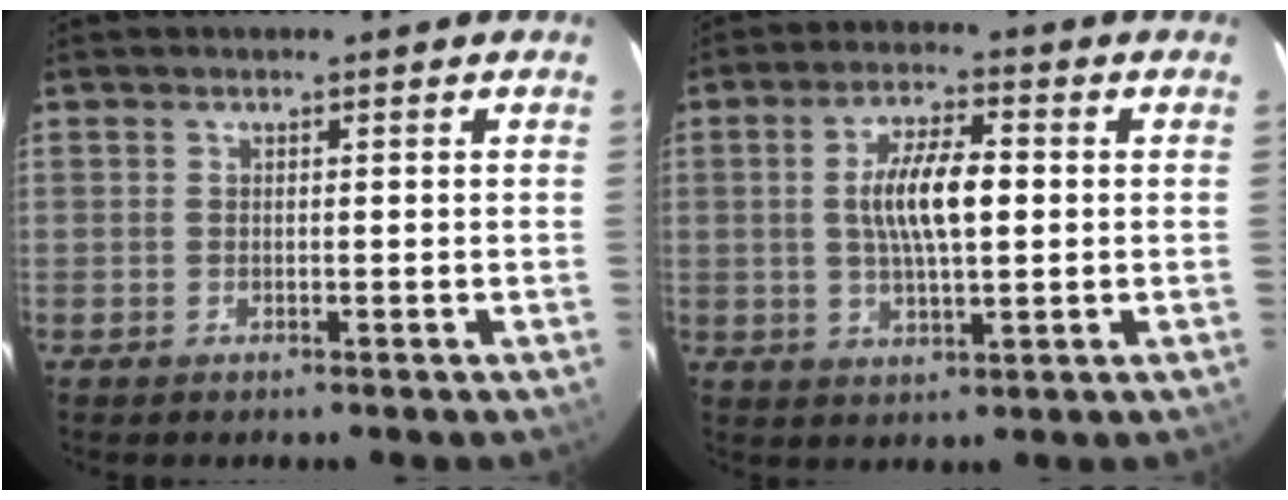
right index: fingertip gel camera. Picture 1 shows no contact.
{"total": 9.3, "force": [0.8, 3.1, 8.7], "torque": [-0.160, 0.007, 0.015]}